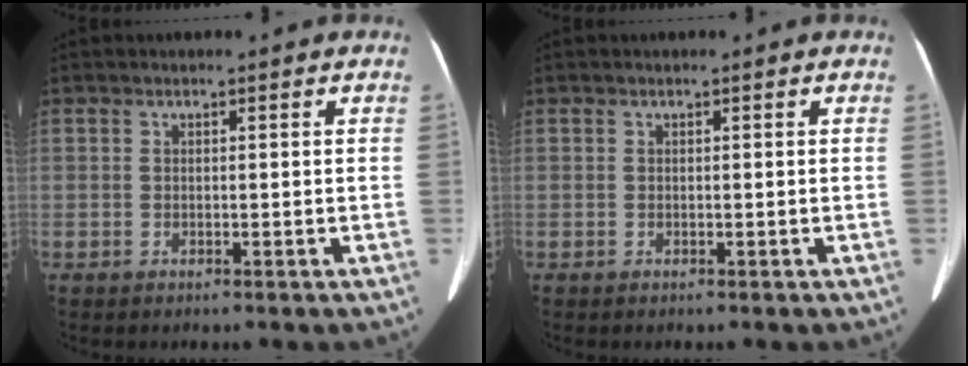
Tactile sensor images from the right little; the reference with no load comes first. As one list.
[{"total": 0.0}]